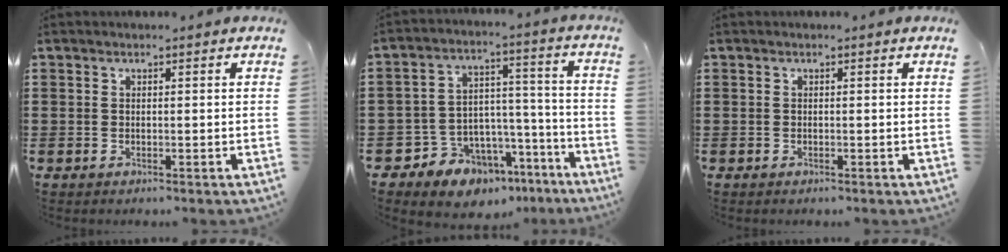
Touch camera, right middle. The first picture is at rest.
{"total": 8.6, "force": [-7.1, 4.8, 1.1], "torque": [-0.031, 0.029, -0.130]}
{"total": 0.0}